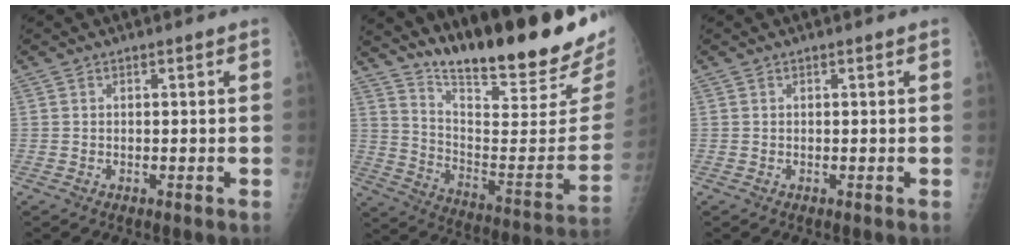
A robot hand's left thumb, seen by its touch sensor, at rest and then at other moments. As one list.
[{"total": 26.2, "force": [21.6, 3.3, 14.5], "torque": [-0.201, -0.149, 0.322]}, {"total": 0.0}]